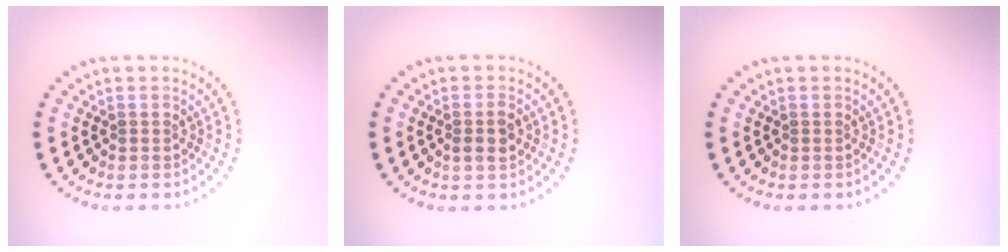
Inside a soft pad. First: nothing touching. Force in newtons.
{"total": 1.7, "press": 1.6, "slide": 0.5}
{"total": 0.0}